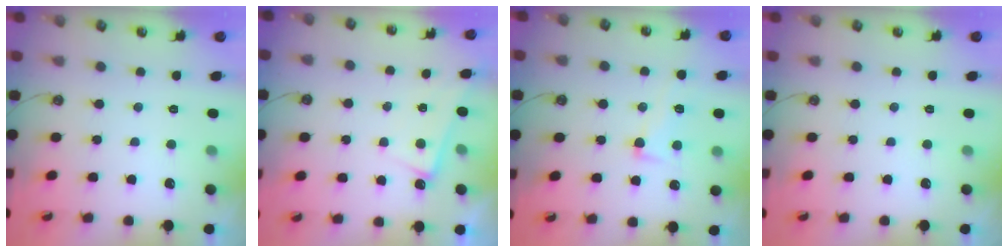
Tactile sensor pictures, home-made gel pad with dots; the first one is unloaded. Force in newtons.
{"total": 1.9, "press": 1.8, "slide": 0.4}
{"total": 3.0, "press": 2.8, "slide": 1.2}
{"total": 0.0}